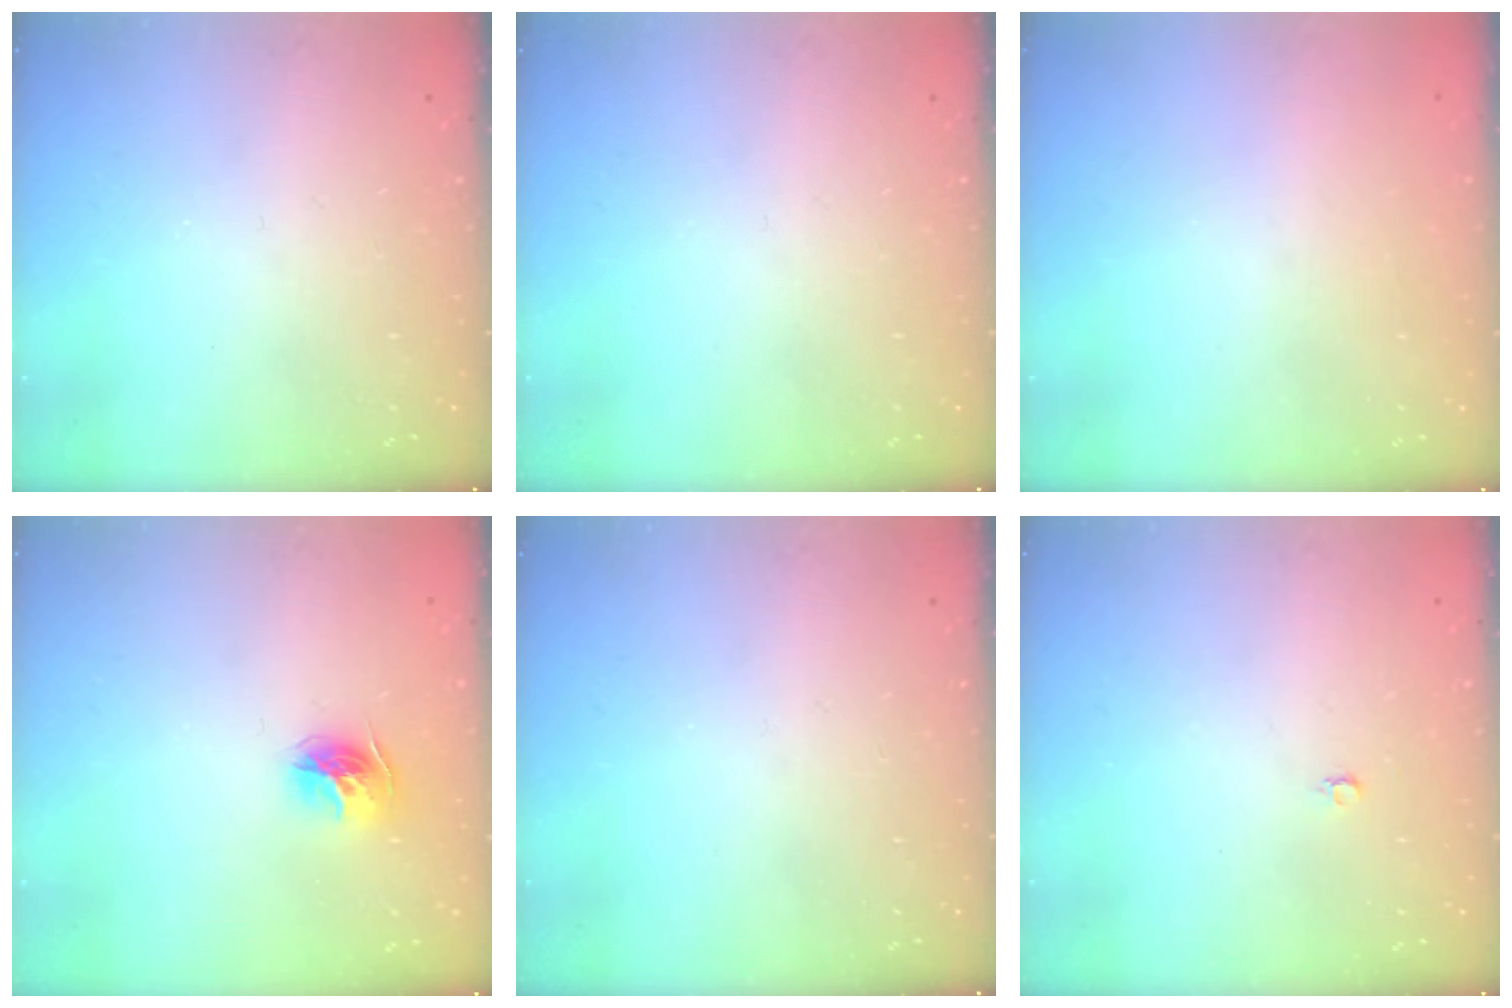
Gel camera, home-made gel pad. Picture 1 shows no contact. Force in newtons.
{"total": 0.0}
{"total": 0.9, "press": 0.9, "slide": 0.1}
{"total": 10.3, "press": 10.3, "slide": 0.6}
{"total": 0.0}
{"total": 2.2, "press": 2.2, "slide": 0.2}